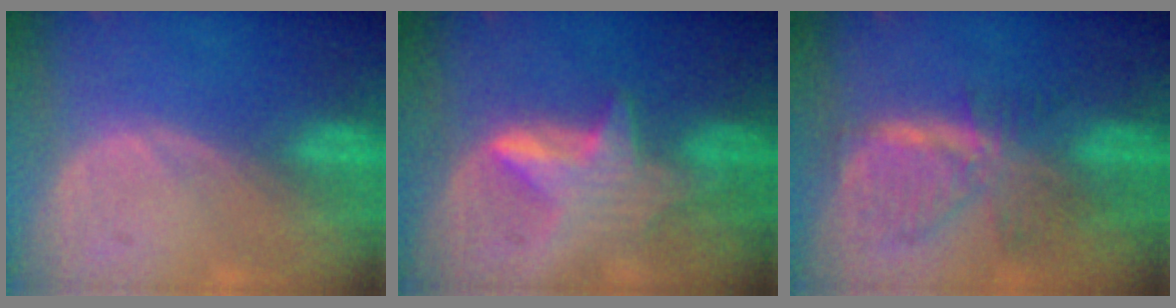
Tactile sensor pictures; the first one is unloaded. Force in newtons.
{"total": 5.8, "press": 5.8, "slide": 0.8}
{"total": 7.7, "press": 6.9, "slide": 3.3}